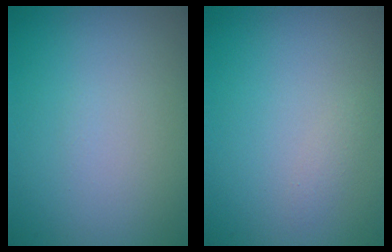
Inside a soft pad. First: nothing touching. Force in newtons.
{"total": 0.7, "press": 0.7, "slide": 0.1}